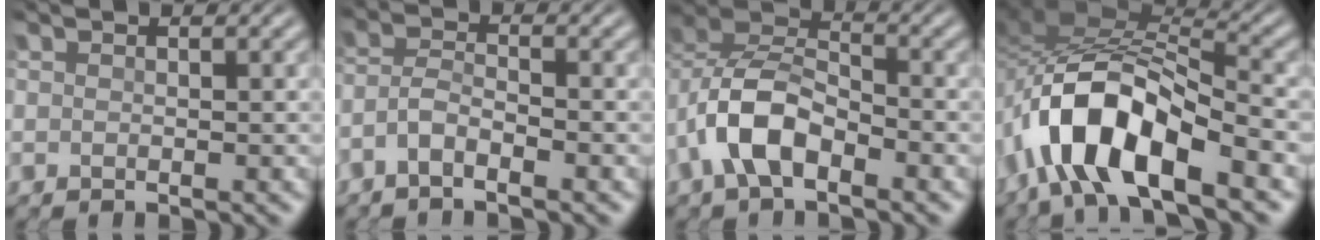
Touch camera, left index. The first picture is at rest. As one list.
[{"total": 2.3, "force": [-1.7, 0.3, 1.5], "torque": [-0.039, 0.011, -0.040]}, {"total": 6.1, "force": [-2.7, 3.2, 4.4], "torque": [-0.090, 0.014, -0.056]}, {"total": 10.6, "force": [-5.5, 3.6, 8.4], "torque": [-0.163, 0.016, -0.104]}]